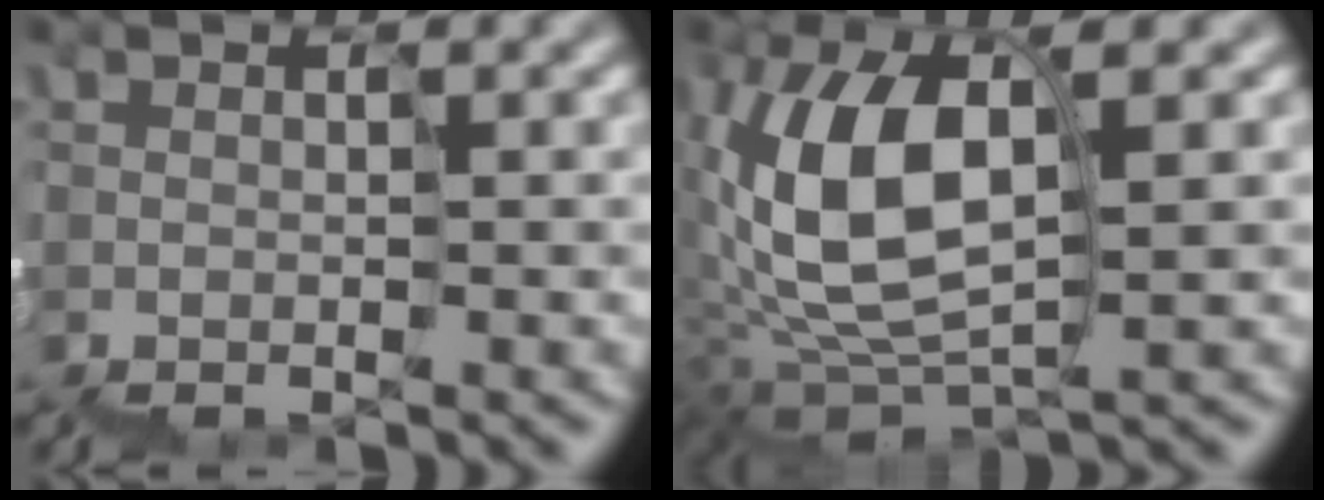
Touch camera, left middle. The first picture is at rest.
{"total": 7.9, "force": [1.7, 4.1, 6.5], "torque": [-0.166, 0.019, 0.028]}